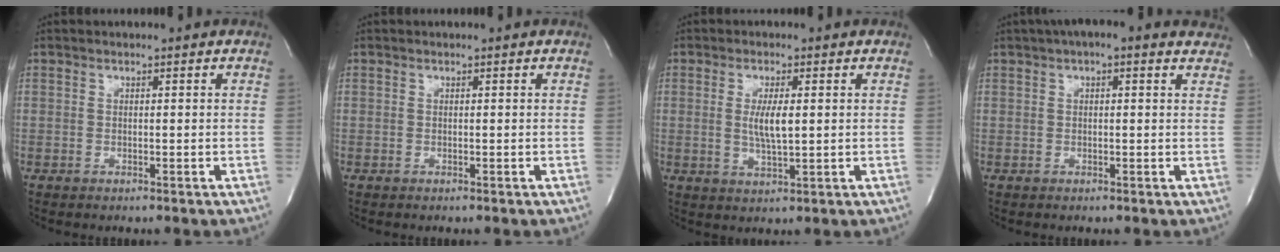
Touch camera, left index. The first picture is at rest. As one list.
[{"total": 0.0}, {"total": 4.4, "force": [0.4, 0.7, 4.4], "torque": [-0.087, -0.007, 0.009]}, {"total": 7.7, "force": [5.7, 2.2, 4.7], "torque": [-0.064, 0.027, 0.063]}]